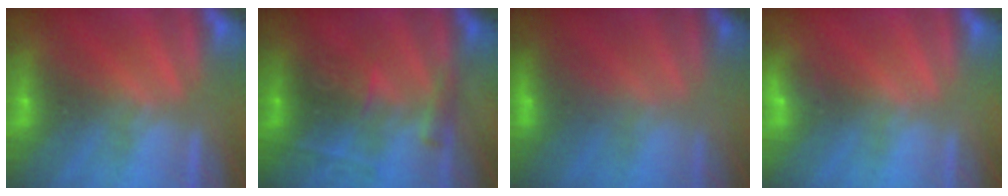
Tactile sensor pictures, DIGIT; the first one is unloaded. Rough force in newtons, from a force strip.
{"total": 2.9}
{"total": 2.9}
{"total": 2.9}